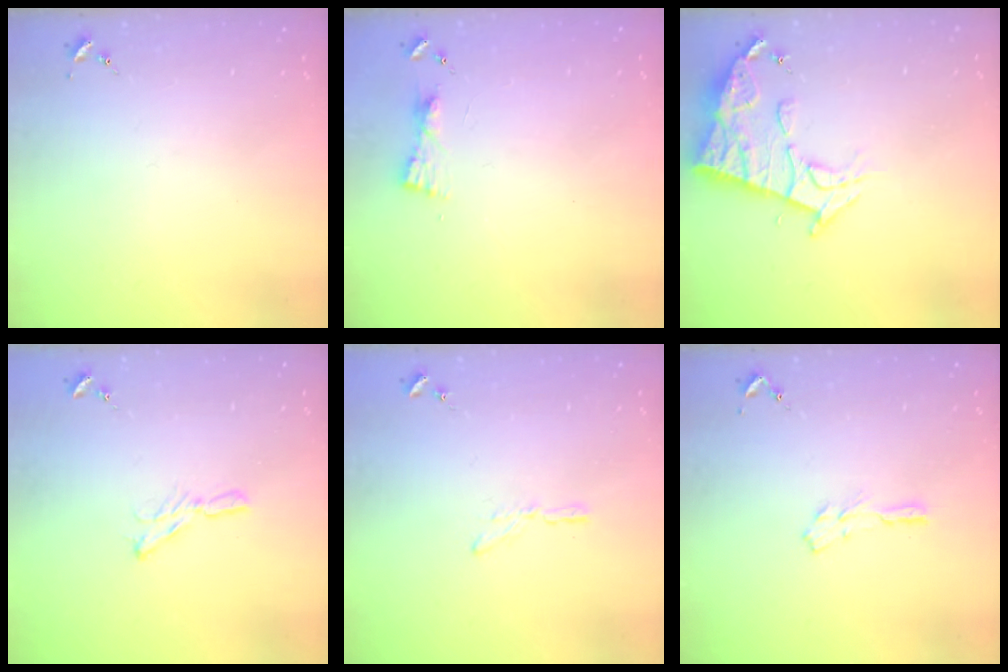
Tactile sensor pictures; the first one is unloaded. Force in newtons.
{"total": 4.5, "press": 4.5, "slide": 0.7}
{"total": 12.4, "press": 12.4, "slide": 1.2}
{"total": 6.2, "press": 6.2, "slide": 0.5}
{"total": 3.1, "press": 3.1, "slide": 0.3}
{"total": 4.3, "press": 4.3, "slide": 0.3}